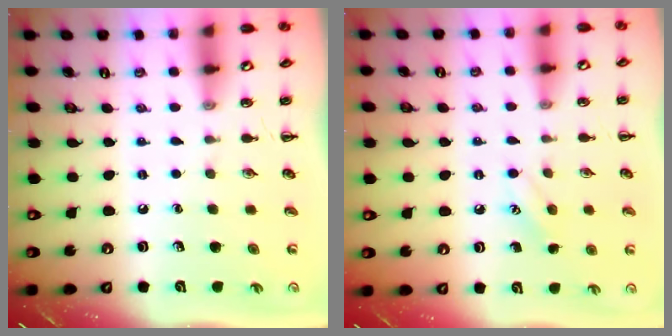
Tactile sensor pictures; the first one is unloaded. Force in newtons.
{"total": 7.8, "press": 7.7, "slide": 1.6}